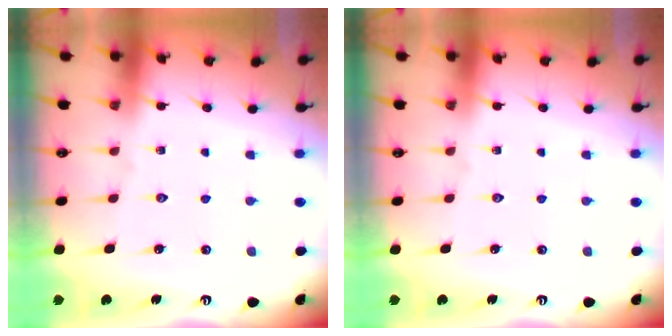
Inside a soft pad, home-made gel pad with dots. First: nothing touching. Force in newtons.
{"total": 0.0}